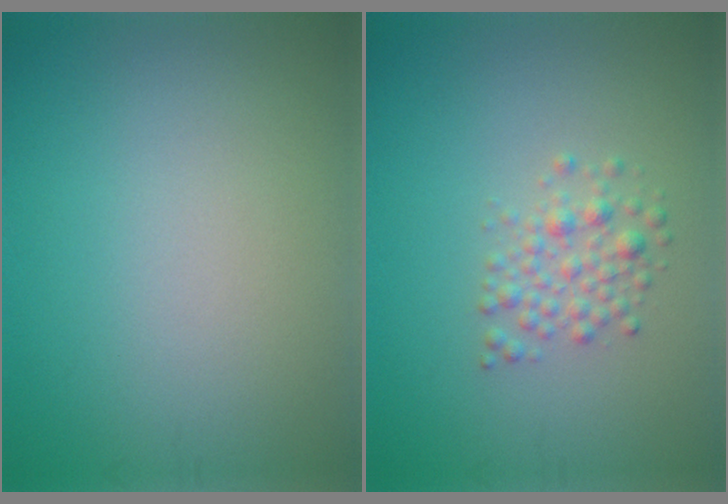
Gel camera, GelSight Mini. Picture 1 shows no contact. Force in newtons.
{"total": 2.2, "press": 2.2, "slide": 0.0}